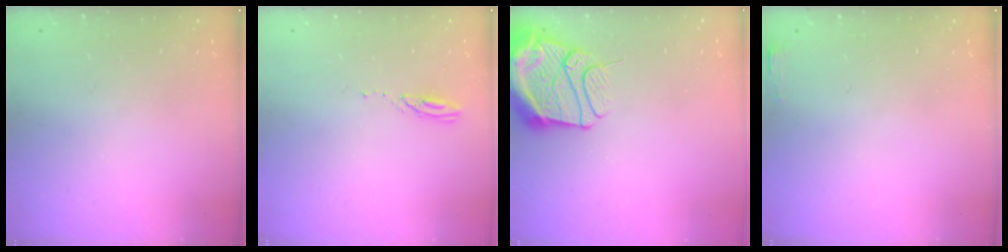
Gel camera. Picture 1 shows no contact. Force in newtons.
{"total": 3.1, "press": 3.1, "slide": 0.3}
{"total": 14.8, "press": 14.7, "slide": 1.7}
{"total": 2.7, "press": 2.6, "slide": 0.8}